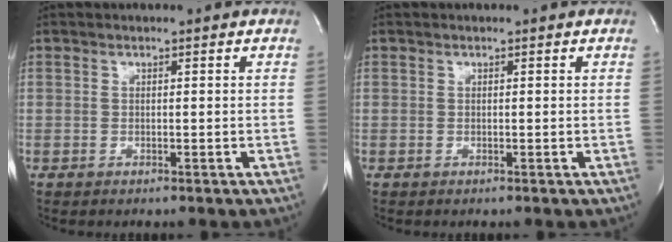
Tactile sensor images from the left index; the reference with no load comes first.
{"total": 0.0}